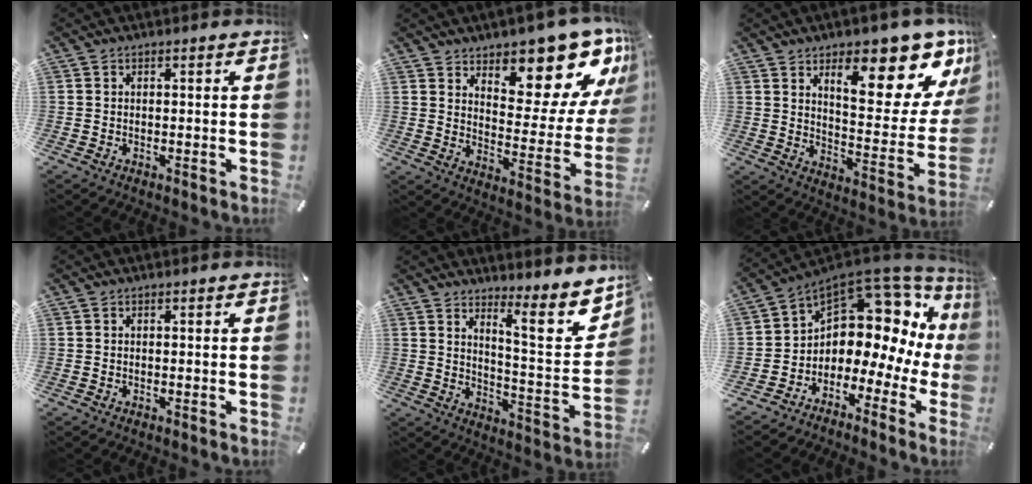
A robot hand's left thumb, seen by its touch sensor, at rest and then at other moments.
{"total": 13.4, "force": [11.0, 5.2, 5.6], "torque": [-0.049, -0.113, 0.180]}
{"total": 17.9, "force": [10.8, 7.2, 12.3], "torque": [-0.155, -0.087, 0.168]}
{"total": 0.0}
{"total": 11.5, "force": [8.4, 3.2, 7.2], "torque": [-0.091, -0.079, 0.137]}
{"total": 10.8, "force": [4.1, 8.0, 6.1], "torque": [-0.087, -0.058, 0.068]}